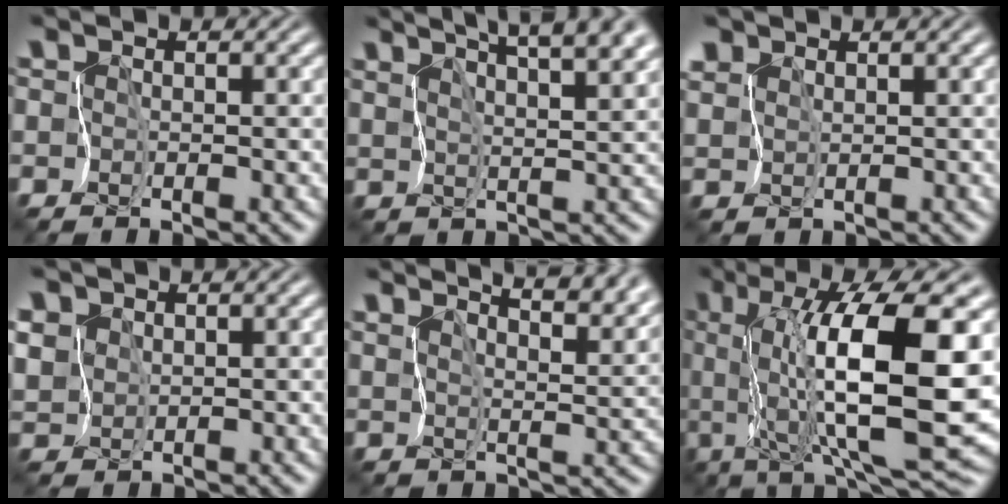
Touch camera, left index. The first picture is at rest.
{"total": 8.7, "force": [6.8, 1.8, 5.2], "torque": [-0.074, 0.010, 0.103]}
{"total": 2.7, "force": [2.6, 0.9, 0.3], "torque": [-0.037, -0.006, 0.057]}
{"total": 5.7, "force": [3.3, 4.3, 1.8], "torque": [-0.066, 0.012, 0.050]}
{"total": 7.7, "force": [6.7, 1.4, 3.3], "torque": [-0.048, -0.008, 0.098]}
{"total": 10.5, "force": [1.6, 1.0, 10.3], "torque": [-0.169, -0.019, 0.047]}